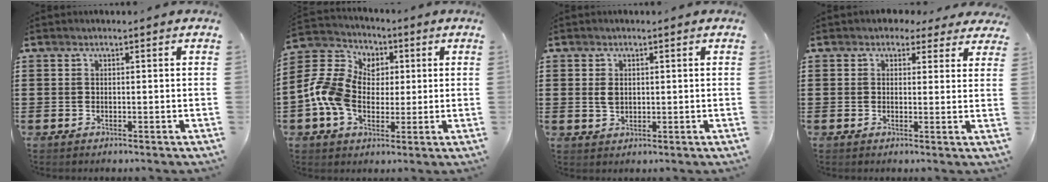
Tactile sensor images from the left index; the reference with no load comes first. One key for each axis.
{"total": 10.6, "fx": -0.9, "fy": 8.2, "fz": 6.7, "tx": -0.194, "ty": 0.004, "tz": -0.026}
{"total": 2.0, "fx": 0.4, "fy": 1.3, "fz": 1.5, "tx": -0.041, "ty": 0.002, "tz": 0.005}
{"total": 2.5, "fx": 1.7, "fy": 1.6, "fz": 0.7, "tx": -0.015, "ty": 0.005, "tz": 0.029}